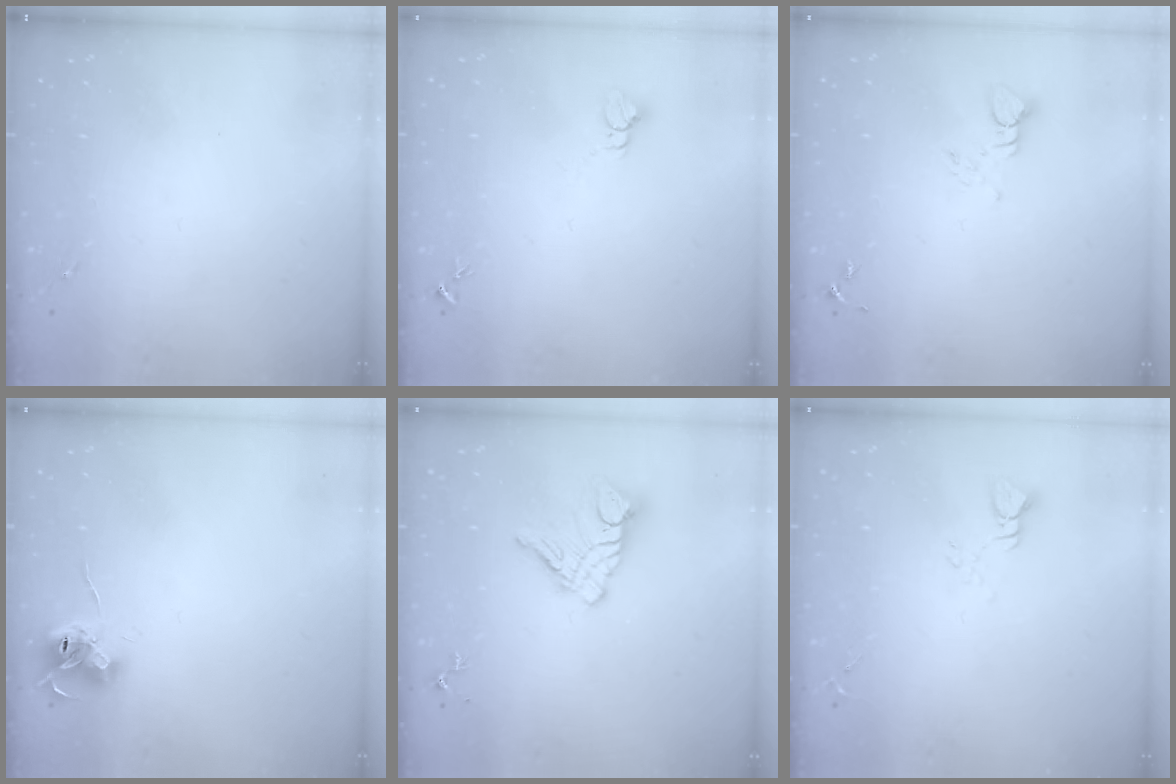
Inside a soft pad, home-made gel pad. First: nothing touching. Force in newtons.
{"total": 3.2, "press": 3.2, "slide": 0.1}
{"total": 3.8, "press": 3.8, "slide": 0.5}
{"total": 8.7, "press": 8.7, "slide": 0.4}
{"total": 11.5, "press": 11.4, "slide": 0.8}
{"total": 2.8, "press": 2.8, "slide": 0.2}